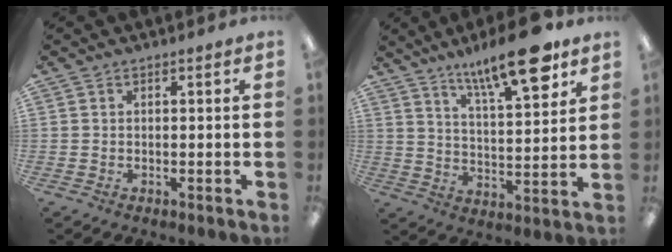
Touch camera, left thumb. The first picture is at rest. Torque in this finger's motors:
{"motor_torque": [0.14, 0.18, 1.44, -1.33, 0.30]}